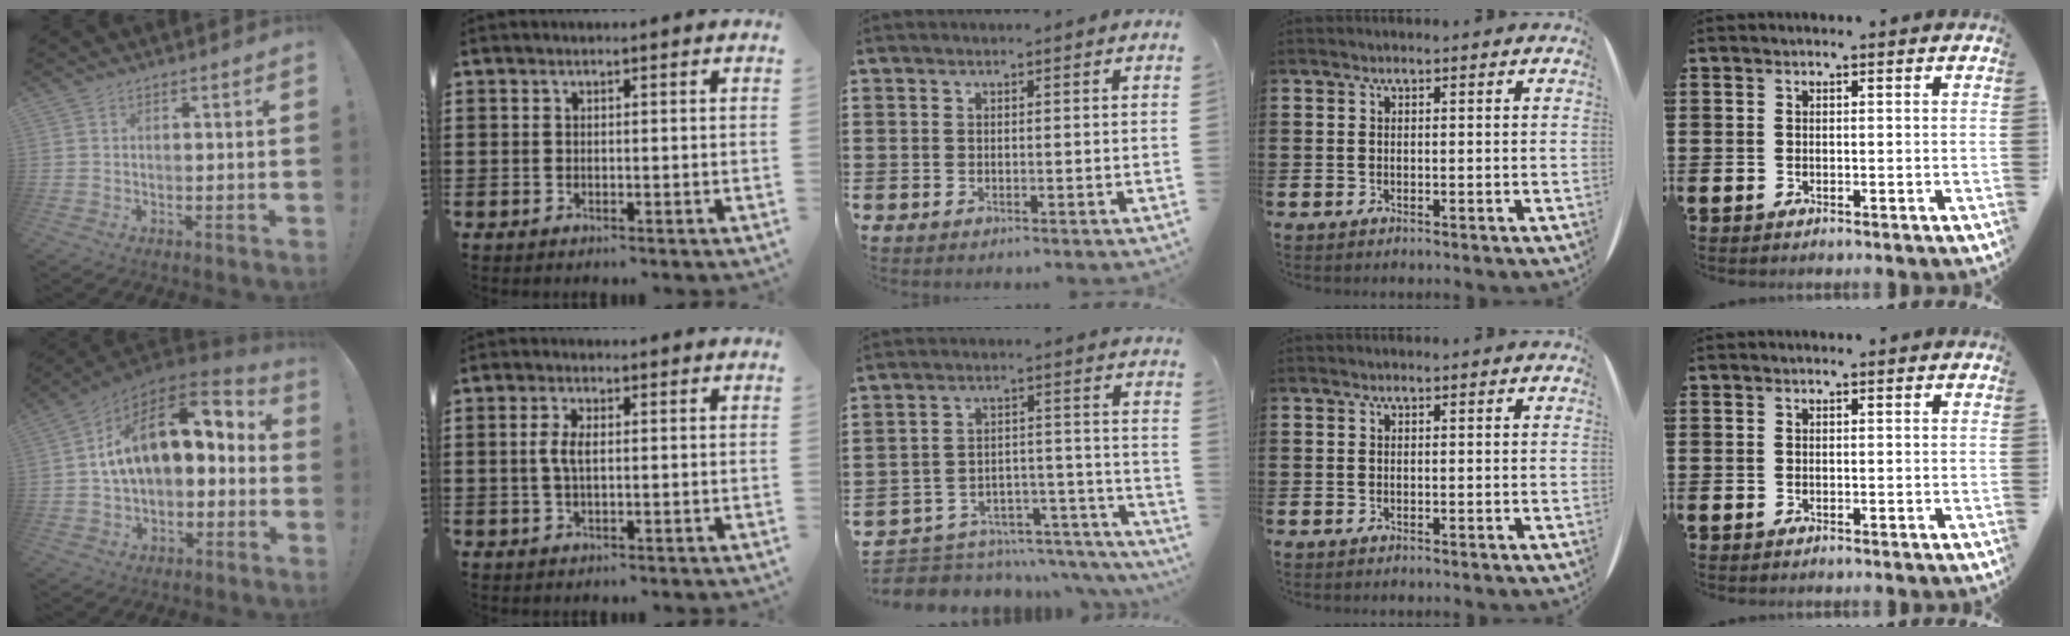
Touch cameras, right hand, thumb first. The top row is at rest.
{"thumb": {"total": 17.0, "force": [4.3, 9.2, 13.6], "torque": [-0.214, -0.004, 0.076]}, "index": {"total": 3.2, "force": [0.1, 1.3, 2.9], "torque": [-0.065, 0.001, -0.003]}, "middle": {"total": 4.0, "force": [-3.6, 1.6, 0.3], "torque": [-0.015, 0.004, -0.075]}}